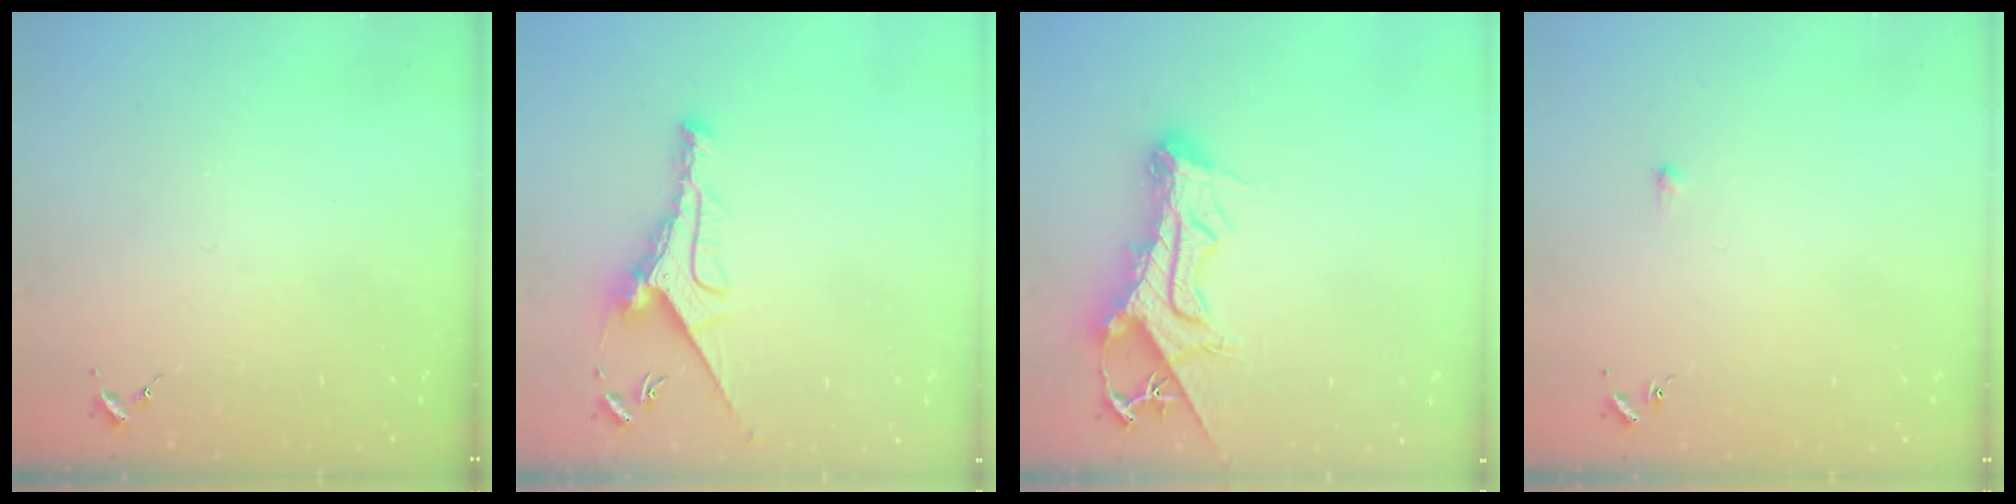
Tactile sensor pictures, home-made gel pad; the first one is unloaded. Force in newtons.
{"total": 9.1, "press": 9.1, "slide": 0.3}
{"total": 14.1, "press": 14.0, "slide": 1.6}
{"total": 2.7, "press": 2.7, "slide": 0.6}